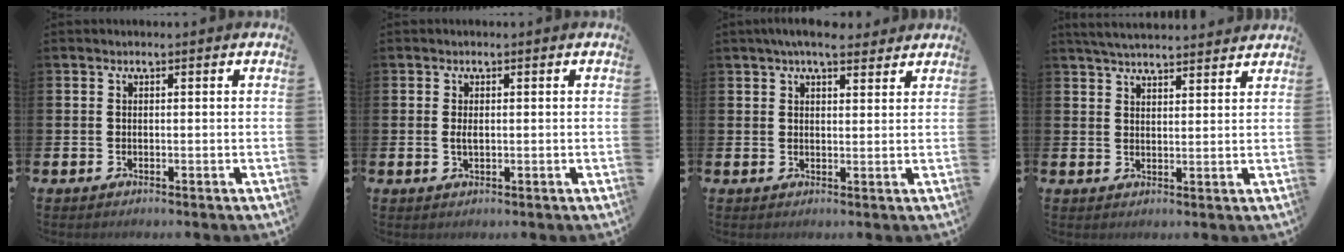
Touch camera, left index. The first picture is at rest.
{"total": 1.3, "force": [0.1, 0.7, 1.1], "torque": [-0.018, 0.002, 0.000]}
{"total": 4.9, "force": [4.3, 1.3, 1.9], "torque": [-0.039, -0.014, 0.077]}
{"total": 4.4, "force": [4.4, 0.3, 0.7], "torque": [-0.030, -0.014, 0.081]}